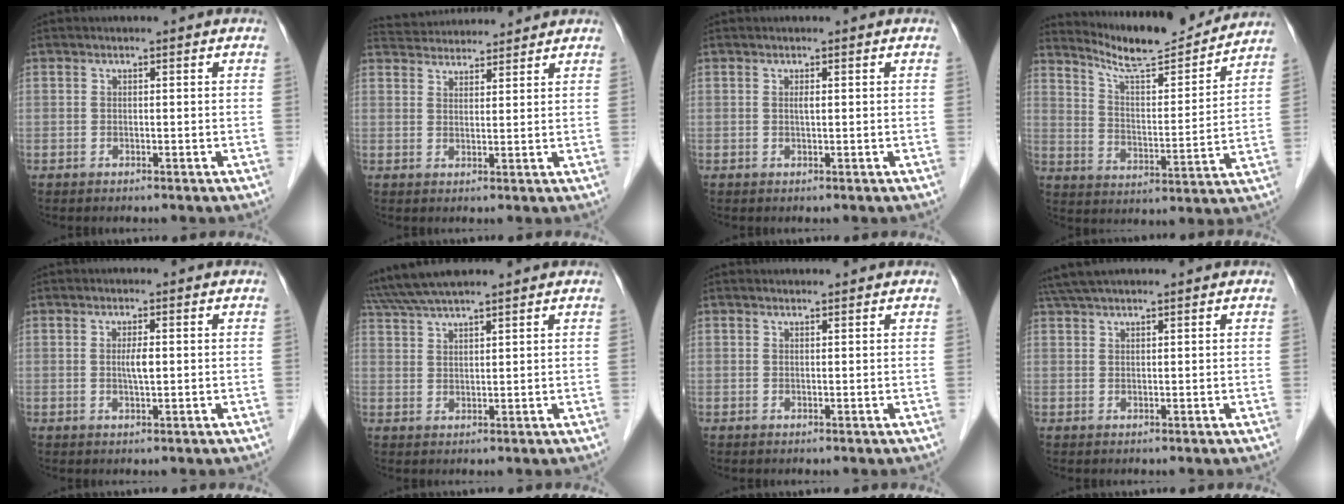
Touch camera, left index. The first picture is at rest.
{"total": 8.9, "force": [8.6, 1.4, 1.7], "torque": [-0.033, 0.034, 0.132]}
{"total": 0.6, "force": [0.2, 0.0, 0.6], "torque": [-0.014, -0.001, 0.004]}
{"total": 14.8, "force": [14.1, 0.6, 4.6], "torque": [-0.081, -0.006, 0.219]}
{"total": 2.0, "force": [0.2, 0.3, 1.9], "torque": [-0.037, 0.000, 0.003]}
{"total": 9.8, "force": [8.7, 0.4, 4.6], "torque": [-0.089, 0.040, 0.149]}
{"total": 1.3, "force": [1.3, 0.1, 0.2], "torque": [-0.008, 0.011, 0.023]}
{"total": 6.7, "force": [5.9, 0.3, 3.2], "torque": [-0.057, 0.042, 0.106]}